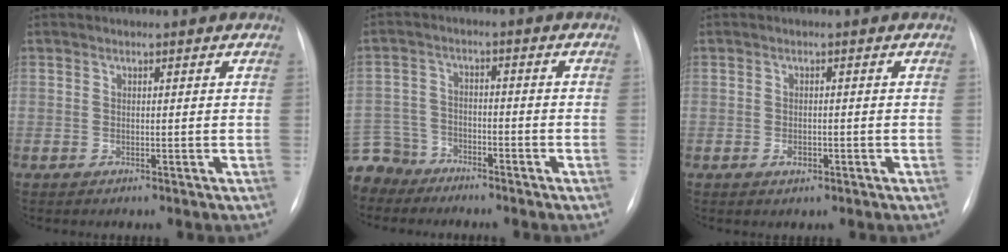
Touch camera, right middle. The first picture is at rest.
{"total": 8.5, "force": [-7.3, 4.3, 0.5], "torque": [-0.025, 0.005, -0.141]}
{"total": 1.5, "force": [-0.7, 0.9, 1.0], "torque": [-0.017, 0.002, -0.007]}